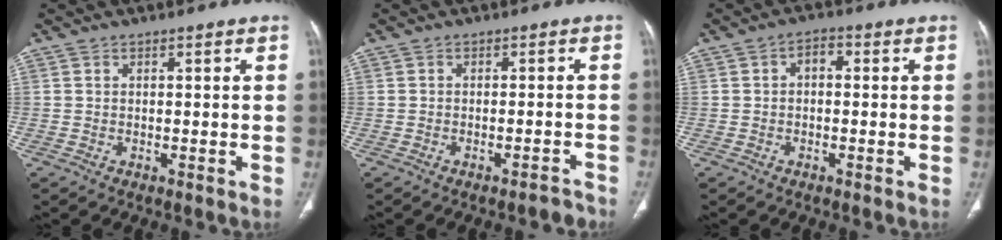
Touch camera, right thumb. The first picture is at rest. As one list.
[{"total": 2.9, "force": [-2.5, 0.8, 1.2], "torque": [-0.014, 0.017, -0.027]}, {"total": 2.7, "force": [0.1, 1.7, 2.1], "torque": [-0.025, 0.012, -0.005]}]